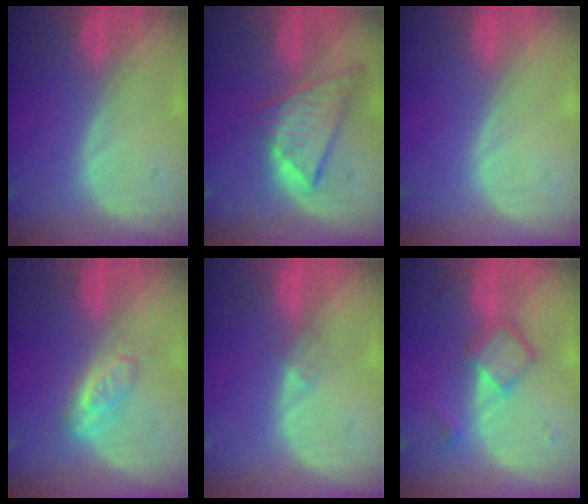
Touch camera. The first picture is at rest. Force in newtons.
{"total": 8.7, "press": 7.5, "slide": 4.3}
{"total": 0.0}
{"total": 3.9, "press": 3.8, "slide": 0.8}
{"total": 1.5, "press": 1.2, "slide": 1.0}
{"total": 6.0, "press": 5.1, "slide": 3.1}